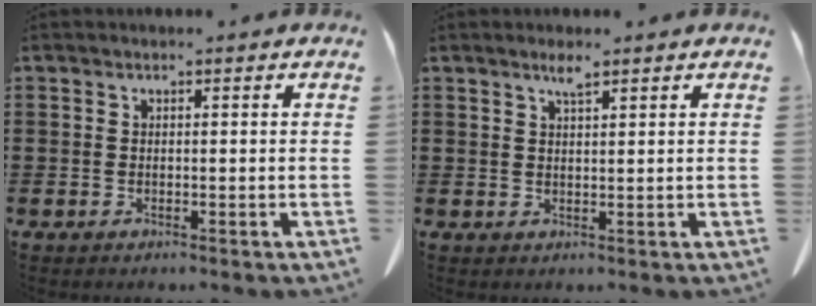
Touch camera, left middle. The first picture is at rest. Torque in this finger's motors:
{"motor_torque": [0.00, 0.00, 0.02, 0.01]}